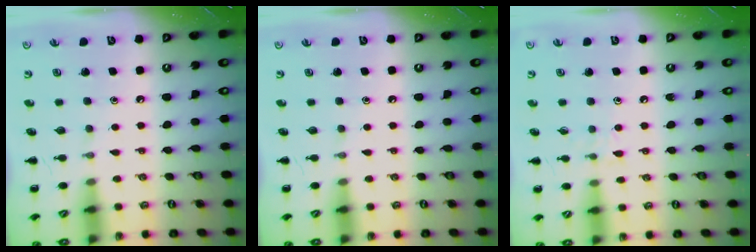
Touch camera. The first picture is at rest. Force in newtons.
{"total": 0.0}
{"total": 4.7, "press": 4.5, "slide": 1.3}